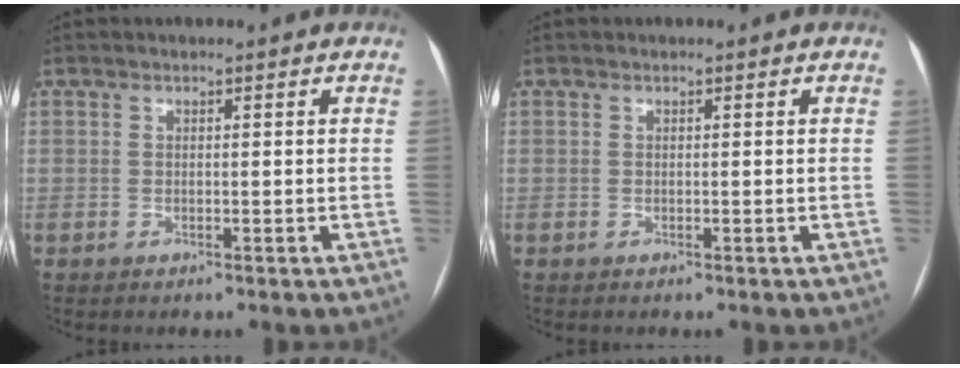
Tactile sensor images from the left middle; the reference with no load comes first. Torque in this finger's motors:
{"motor_torque": [0.00, 0.00, 0.00, 0.00]}